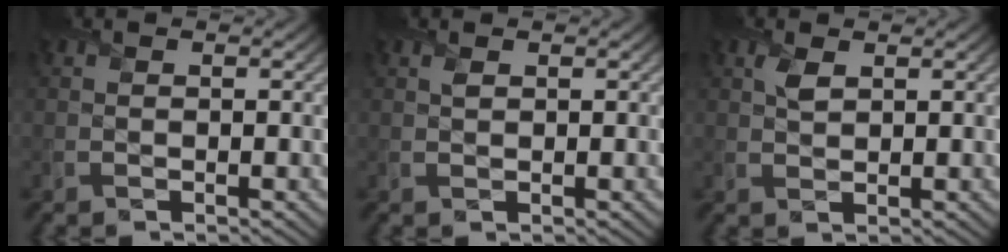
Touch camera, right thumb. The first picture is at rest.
{"total": 0.7, "force": [0.5, 0.1, 0.3], "torque": [-0.012, 0.002, 0.009]}
{"total": 1.8, "force": [1.1, 0.7, 1.2], "torque": [-0.030, 0.004, 0.020]}